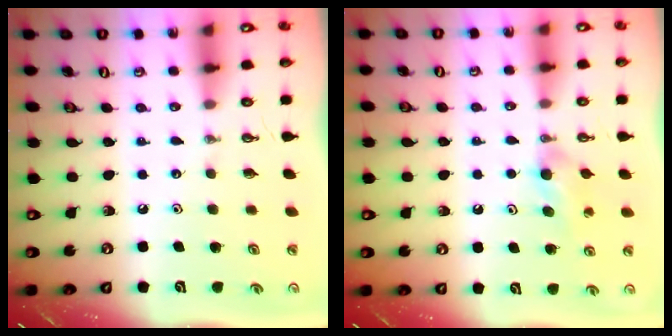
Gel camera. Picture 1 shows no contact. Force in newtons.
{"total": 4.7, "press": 4.7, "slide": 0.3}